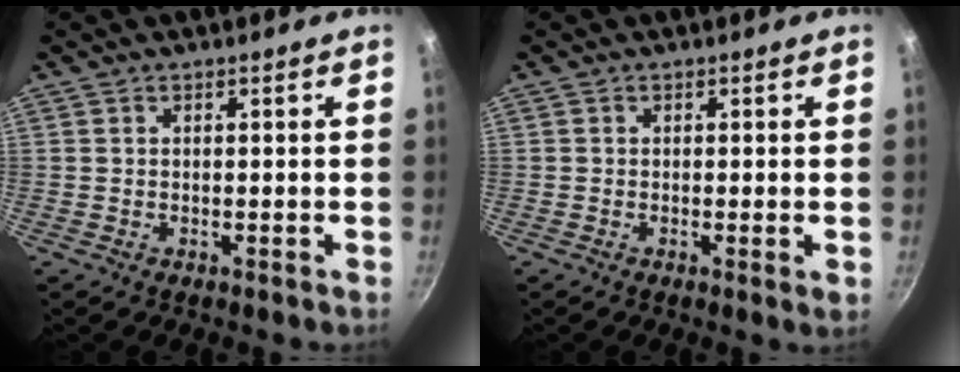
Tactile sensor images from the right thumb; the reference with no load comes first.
{"total": 1.2, "force": [-0.2, 0.1, 1.2], "torque": [-0.019, -0.005, -0.006]}